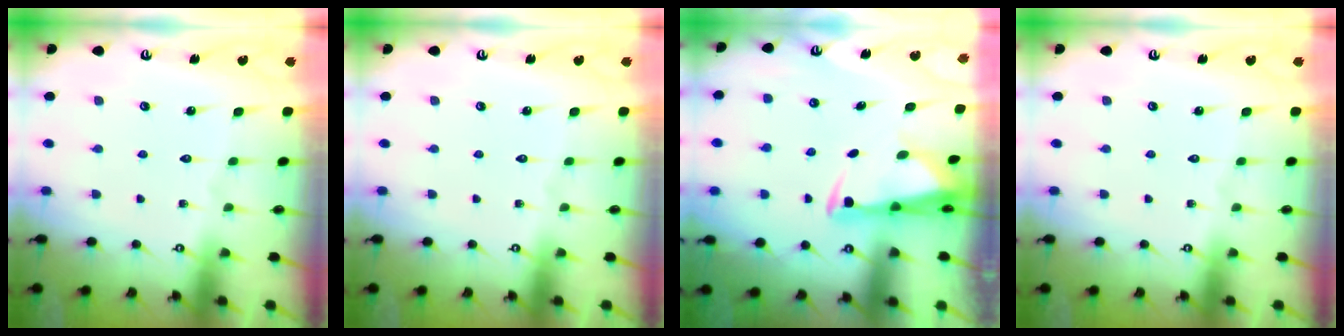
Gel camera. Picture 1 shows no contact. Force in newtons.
{"total": 0.0}
{"total": 2.8, "press": 2.7, "slide": 1.0}
{"total": 0.0}